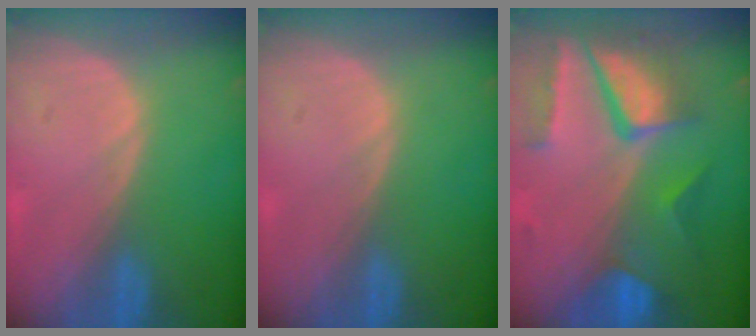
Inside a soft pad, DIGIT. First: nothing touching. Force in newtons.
{"total": 0.0}
{"total": 10.3, "press": 8.8, "slide": 5.5}